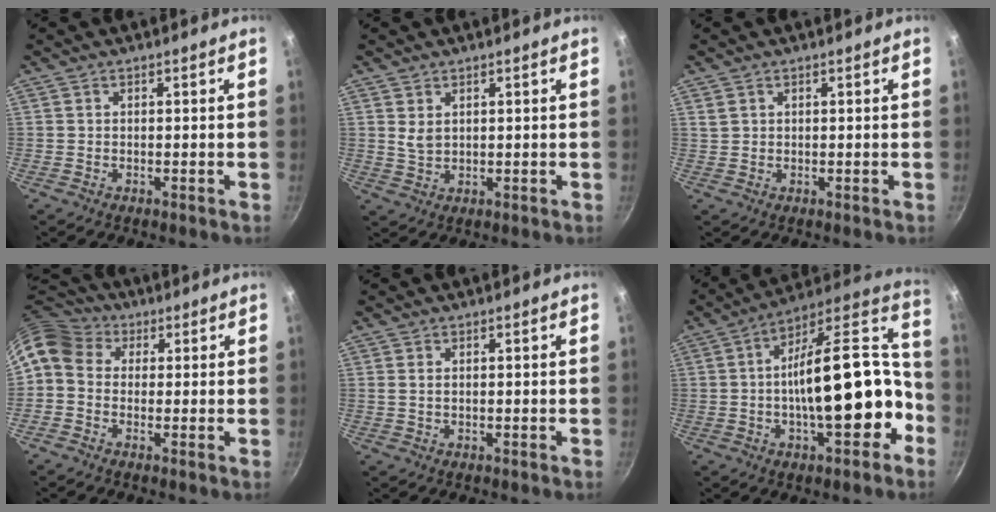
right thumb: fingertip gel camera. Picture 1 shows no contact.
{"total": 2.7, "force": [1.1, 1.7, 1.8], "torque": [-0.030, -0.007, 0.026]}
{"total": 1.4, "force": [0.7, 1.1, 0.5], "torque": [-0.006, 0.005, 0.015]}
{"total": 8.7, "force": [1.2, 7.1, 4.8], "torque": [-0.082, 0.029, 0.001]}
{"total": 1.0, "force": [0.2, 0.6, 0.8], "torque": [-0.014, 0.001, 0.003]}
{"total": 23.4, "force": [-4.7, 10.4, 20.4], "torque": [-0.272, 0.055, -0.074]}